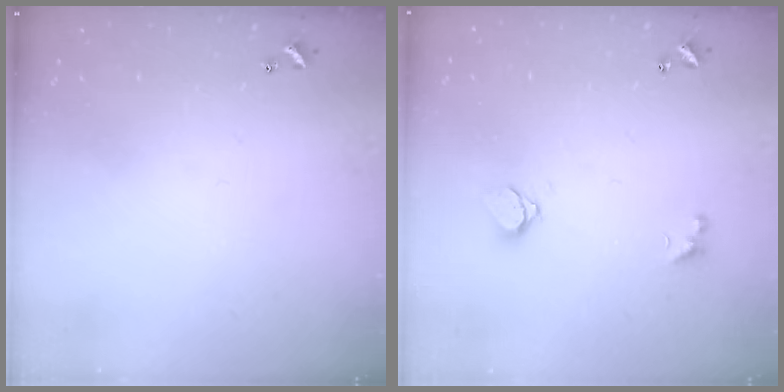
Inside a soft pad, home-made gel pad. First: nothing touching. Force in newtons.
{"total": 1.6, "press": 1.5, "slide": 0.5}